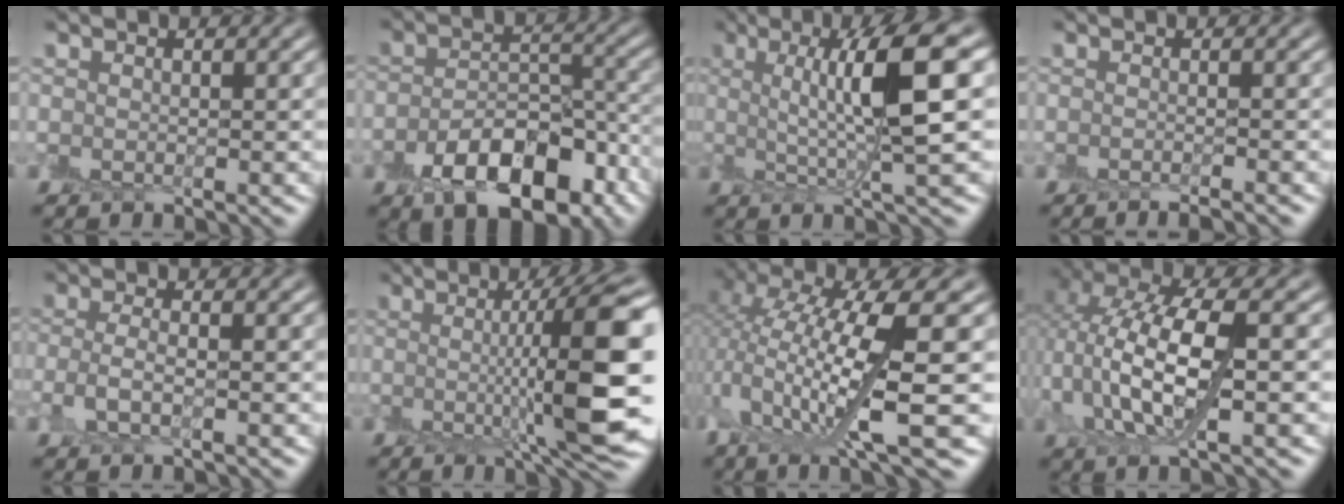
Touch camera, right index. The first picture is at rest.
{"total": 8.5, "force": [-4.5, 4.6, 5.5], "torque": [-0.084, -0.001, -0.067]}
{"total": 8.1, "force": [1.7, 1.5, 7.7], "torque": [-0.111, 0.012, 0.028]}
{"total": 1.6, "force": [-0.9, 0.4, 1.3], "torque": [0.006, -0.001, -0.023]}
{"total": 1.9, "force": [-0.7, 0.8, 1.6], "torque": [-0.044, 0.001, -0.017]}
{"total": 10.5, "force": [0.4, 1.8, 10.3], "torque": [-0.133, -0.003, 0.012]}
{"total": 9.1, "force": [0.1, 1.9, 8.9], "torque": [-0.161, 0.007, 0.002]}
{"total": 8.3, "force": [1.1, 3.1, 7.6], "torque": [-0.150, 0.017, 0.016]}